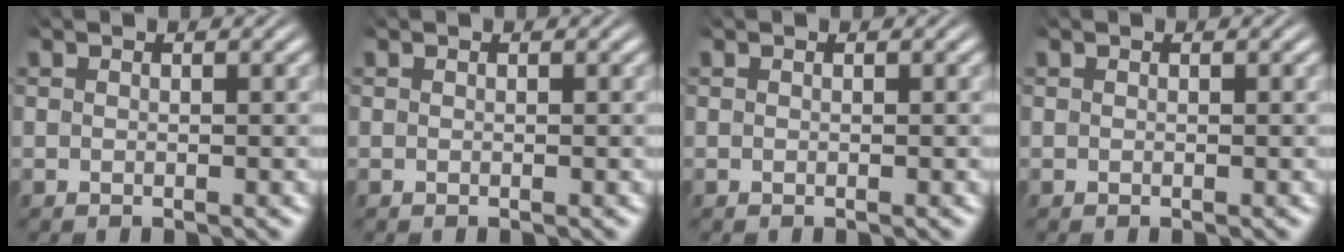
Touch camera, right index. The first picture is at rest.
{"total": 0.0}
{"total": 0.0}
{"total": 0.0}